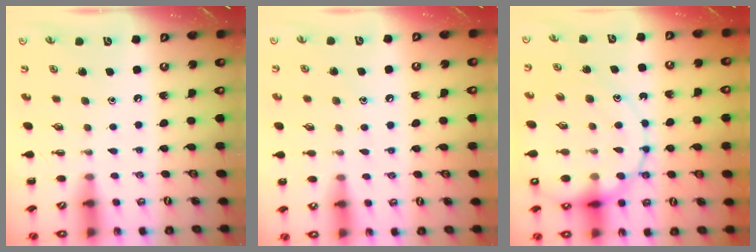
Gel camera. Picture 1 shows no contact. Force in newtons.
{"total": 6.8, "press": 6.6, "slide": 1.7}
{"total": 18.5, "press": 18.1, "slide": 3.5}